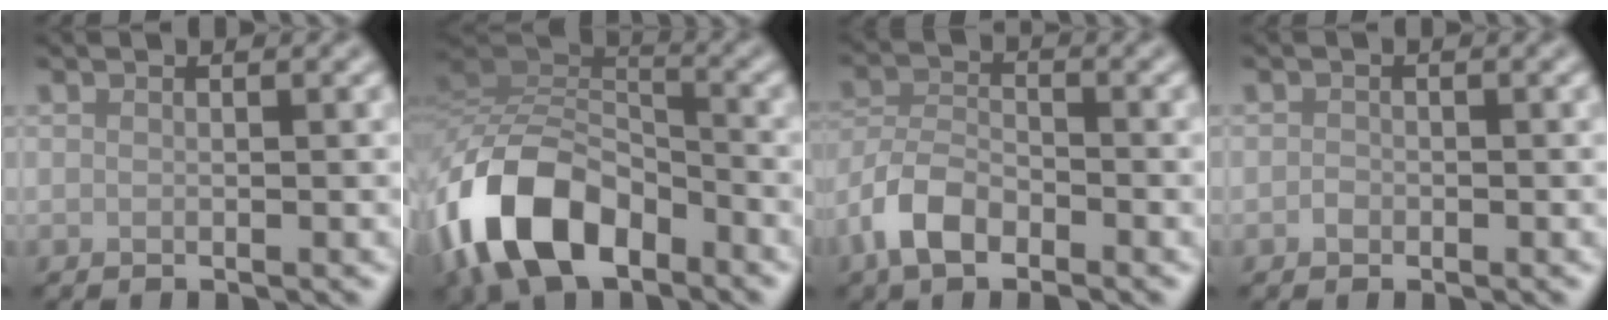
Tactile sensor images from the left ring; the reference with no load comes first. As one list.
[{"total": 10.7, "force": [-5.9, 5.9, 6.7], "torque": [-0.135, 0.004, -0.125]}, {"total": 4.9, "force": [-3.1, 2.4, 3.0], "torque": [-0.057, 0.002, -0.071]}, {"total": 0.6, "force": [-0.3, 0.5, 0.2], "torque": [-0.001, -0.001, -0.008]}]